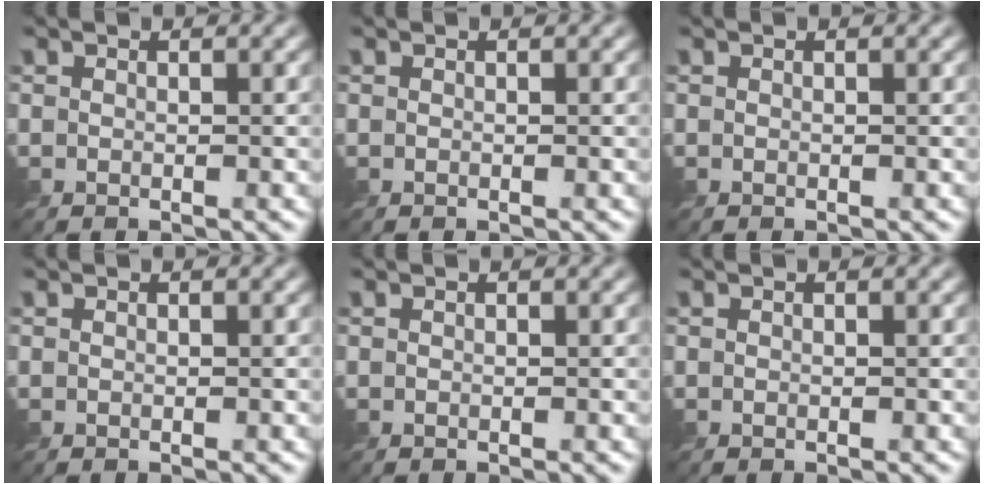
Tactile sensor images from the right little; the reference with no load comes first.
{"total": 0.0}
{"total": 0.0}
{"total": 0.0}
{"total": 0.0}
{"total": 0.0}